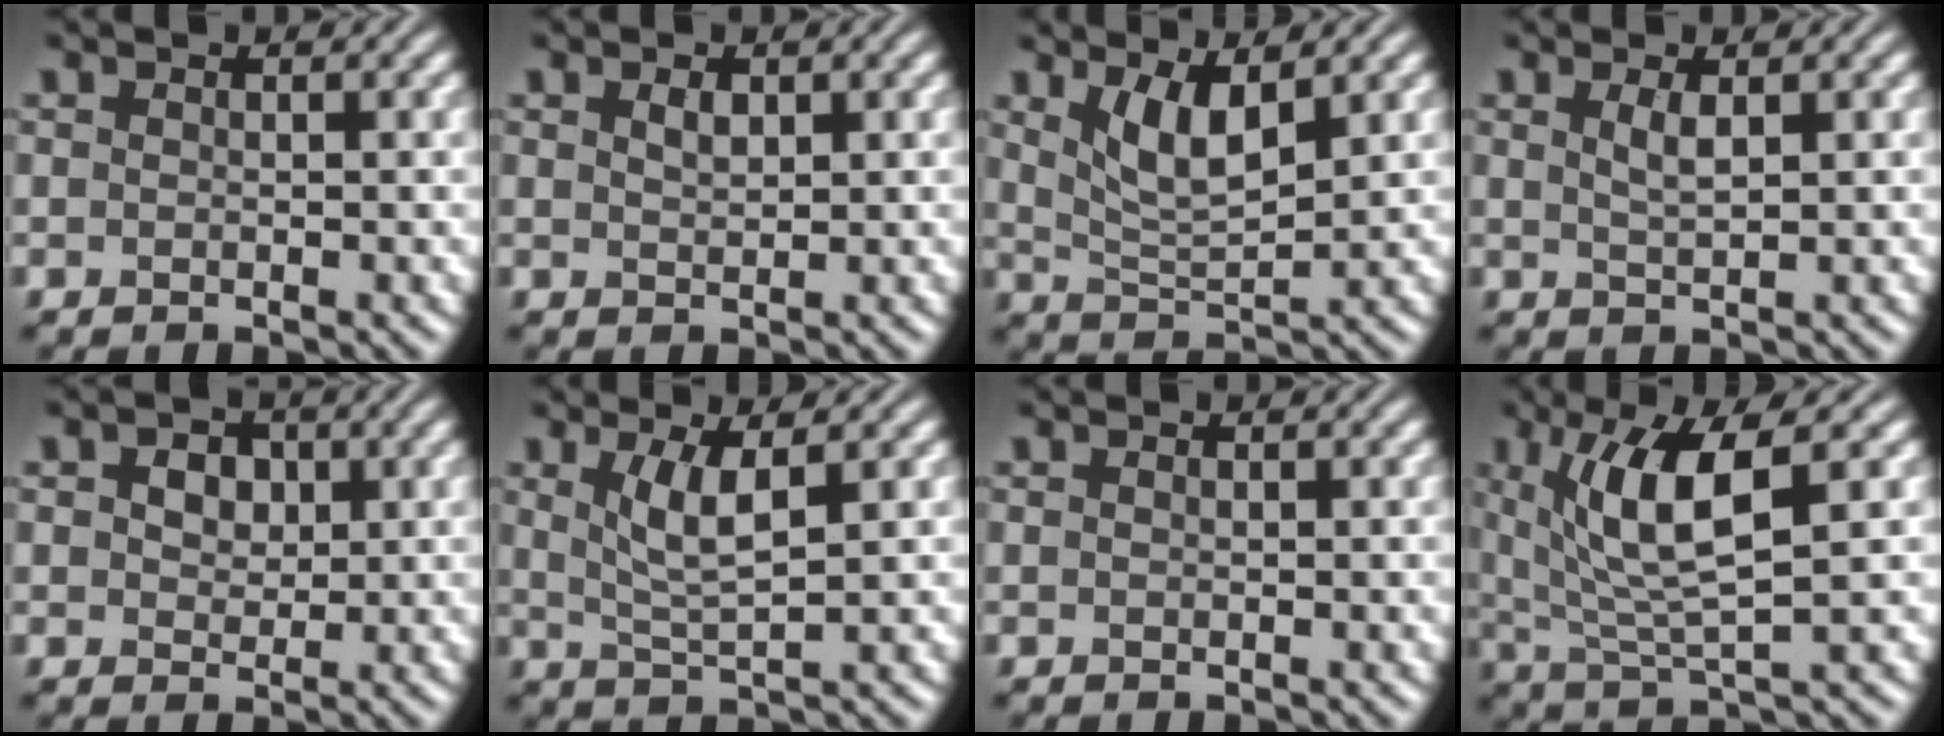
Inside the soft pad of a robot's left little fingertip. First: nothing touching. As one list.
[{"total": 1.2, "force": [0.7, 0.6, 0.8], "torque": [-0.017, 0.001, 0.014]}, {"total": 3.9, "force": [1.9, 1.3, 3.2], "torque": [-0.068, -0.009, 0.041]}, {"total": 1.5, "force": [0.7, 0.4, 1.4], "torque": [-0.028, 0.000, 0.012]}, {"total": 4.0, "force": [1.6, 2.8, 2.4], "torque": [-0.041, 0.014, 0.008]}, {"total": 3.4, "force": [1.2, 0.8, 3.1], "torque": [-0.066, -0.005, 0.028]}, {"total": 0.0}, {"total": 7.2, "force": [2.3, 1.7, 6.6], "torque": [-0.128, -0.001, 0.045]}]